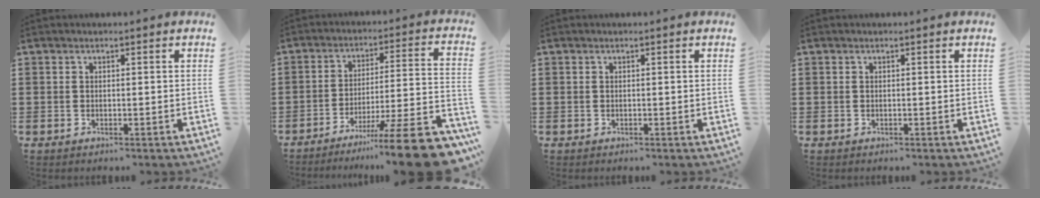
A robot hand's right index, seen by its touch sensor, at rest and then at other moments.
{"total": 12.5, "force": [-8.8, 0.4, 8.8], "torque": [-0.115, 0.017, -0.159]}
{"total": 0.0}
{"total": 0.0}